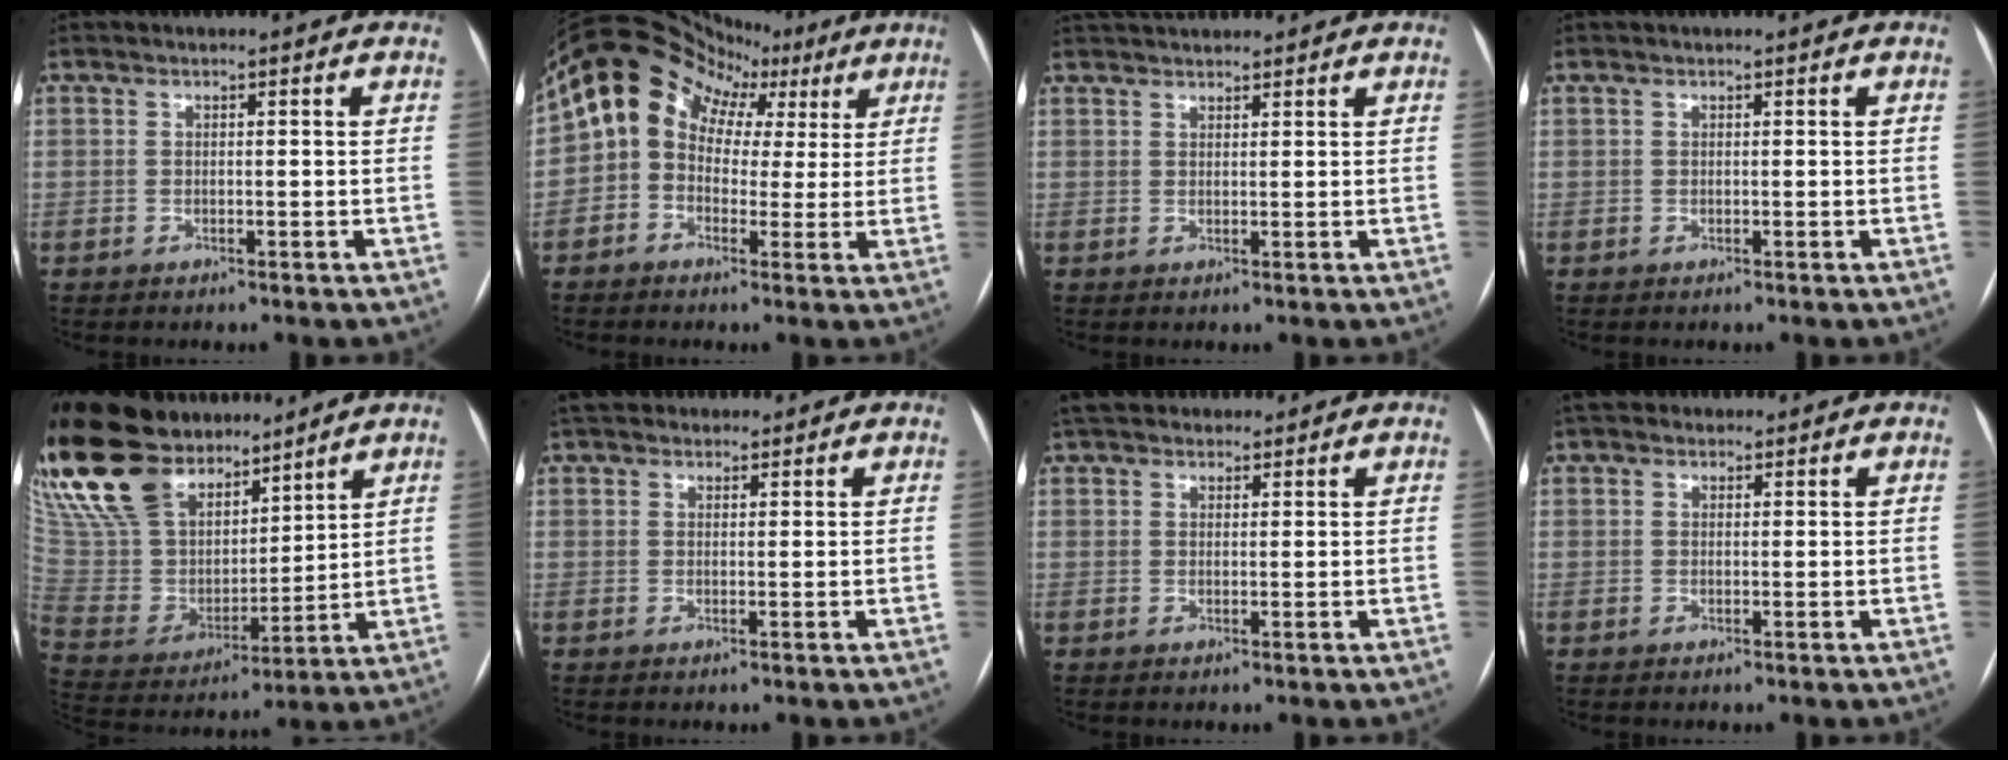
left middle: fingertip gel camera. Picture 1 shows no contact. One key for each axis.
{"total": 14.0, "fx": 4.9, "fy": 11.6, "fz": 6.2, "tx": -0.118, "ty": 0.077, "tz": 0.069}
{"total": 5.3, "fx": 5.0, "fy": 1.1, "fz": 1.6, "tx": -0.024, "ty": 0.036, "tz": 0.081}
{"total": 0.0}
{"total": 24.4, "fx": 18.2, "fy": 11.1, "fz": 11.9, "tx": -0.275, "ty": 0.033, "tz": 0.332}
{"total": 6.3, "fx": 5.5, "fy": 2.7, "fz": 1.7, "tx": -0.015, "ty": 0.035, "tz": 0.090}
{"total": 7.8, "fx": 6.7, "fy": 3.2, "fz": 2.3, "tx": -0.026, "ty": 0.036, "tz": 0.110}
{"total": 4.0, "fx": 3.4, "fy": 1.9, "fz": 0.8, "tx": -0.006, "ty": 0.029, "tz": 0.054}